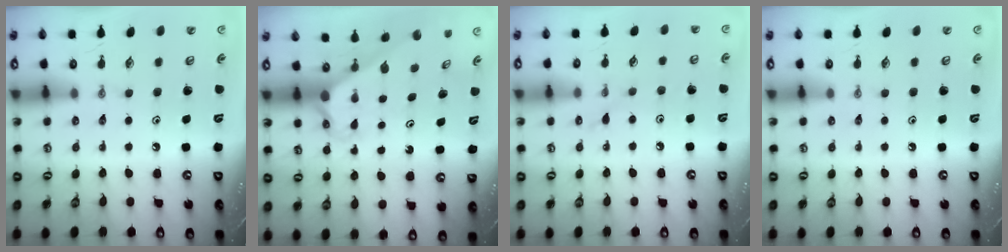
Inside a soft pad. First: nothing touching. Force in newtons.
{"total": 2.7, "press": 2.7, "slide": 0.1}
{"total": 3.5, "press": 3.5, "slide": 0.4}
{"total": 0.0}